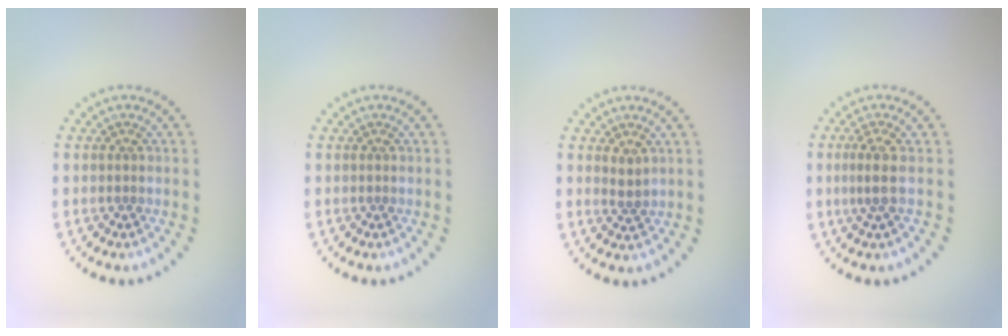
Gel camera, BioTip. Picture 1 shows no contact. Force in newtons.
{"total": 0.0}
{"total": 1.2, "press": 1.0, "slide": 0.7}
{"total": 2.0, "press": 1.4, "slide": 1.4}